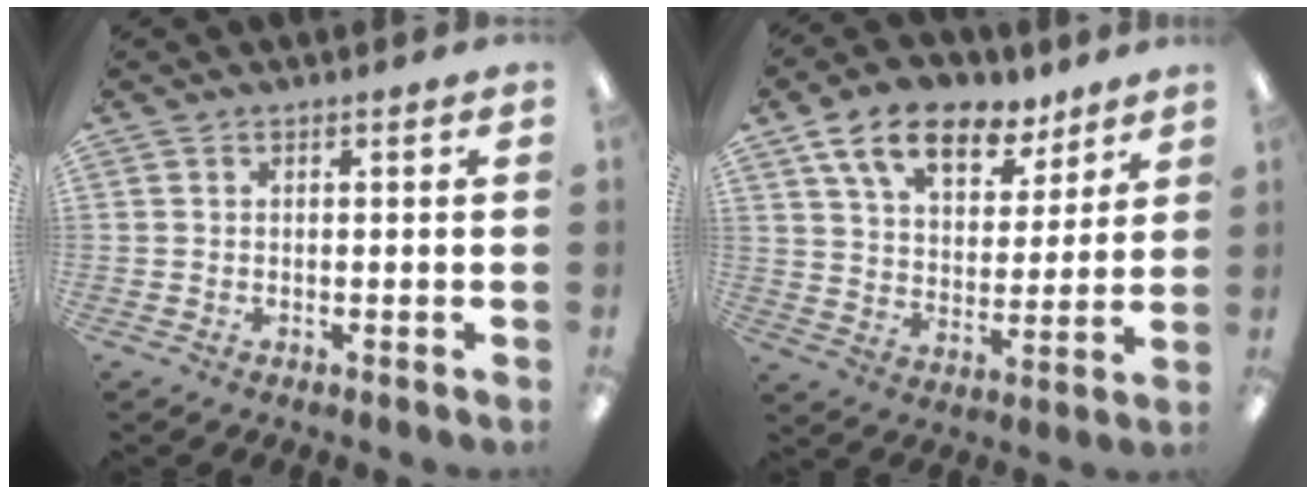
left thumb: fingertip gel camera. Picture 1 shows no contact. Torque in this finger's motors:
{"motor_torque": [0.40, 0.51, 1.37, -1.40, 0.18]}